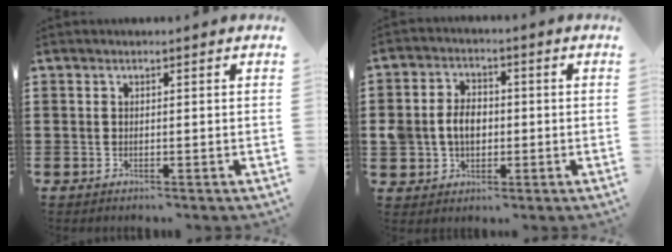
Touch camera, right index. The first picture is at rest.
{"total": 5.6, "force": [-0.5, 4.4, 3.5], "torque": [-0.072, 0.007, -0.014]}